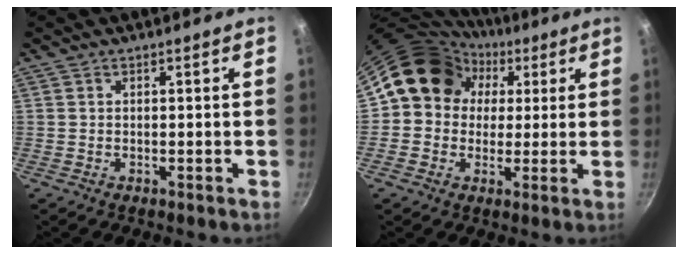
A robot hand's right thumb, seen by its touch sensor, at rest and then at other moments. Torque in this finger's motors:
{"motor_torque": [1.53, 2.55, 0.64, -0.60, 0.06]}